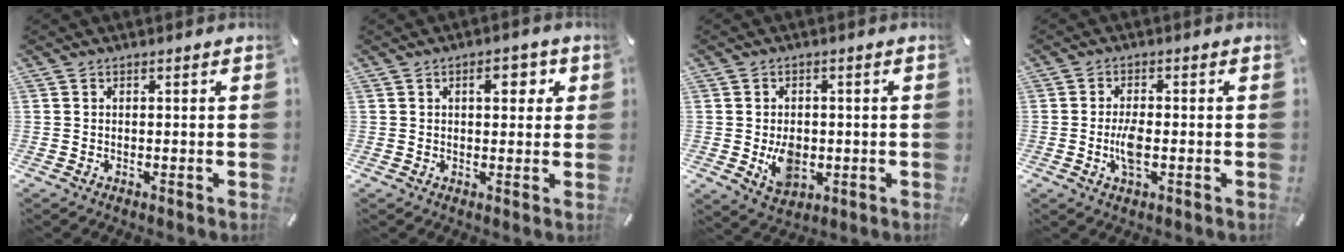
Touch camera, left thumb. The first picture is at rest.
{"total": 4.8, "force": [1.6, 2.5, 3.8], "torque": [-0.042, -0.005, 0.014]}
{"total": 7.3, "force": [-1.0, 5.7, 4.4], "torque": [-0.064, 0.001, -0.014]}
{"total": 5.0, "force": [-1.0, 2.0, 4.5], "torque": [-0.098, -0.001, -0.021]}